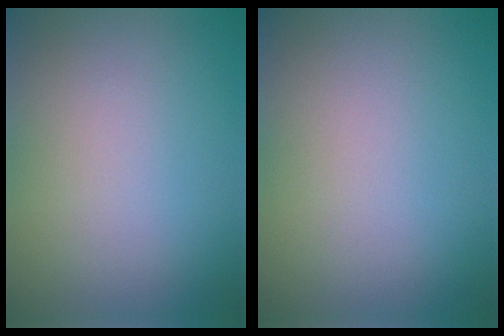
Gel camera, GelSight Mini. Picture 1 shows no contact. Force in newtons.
{"total": 0.0}